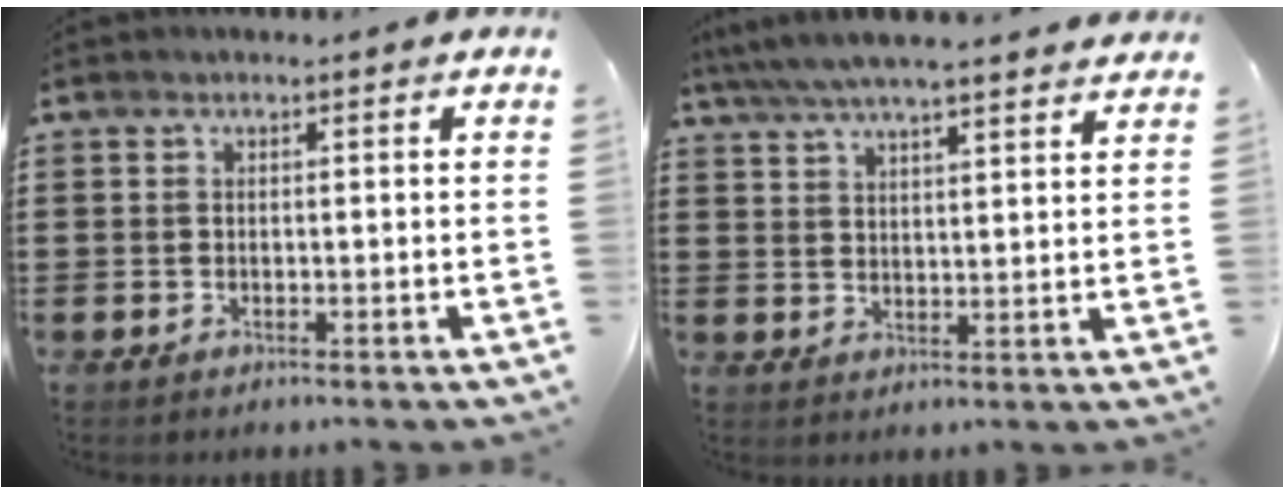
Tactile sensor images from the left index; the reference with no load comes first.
{"total": 5.2, "force": [4.8, 0.2, 2.0], "torque": [-0.055, -0.019, 0.084]}